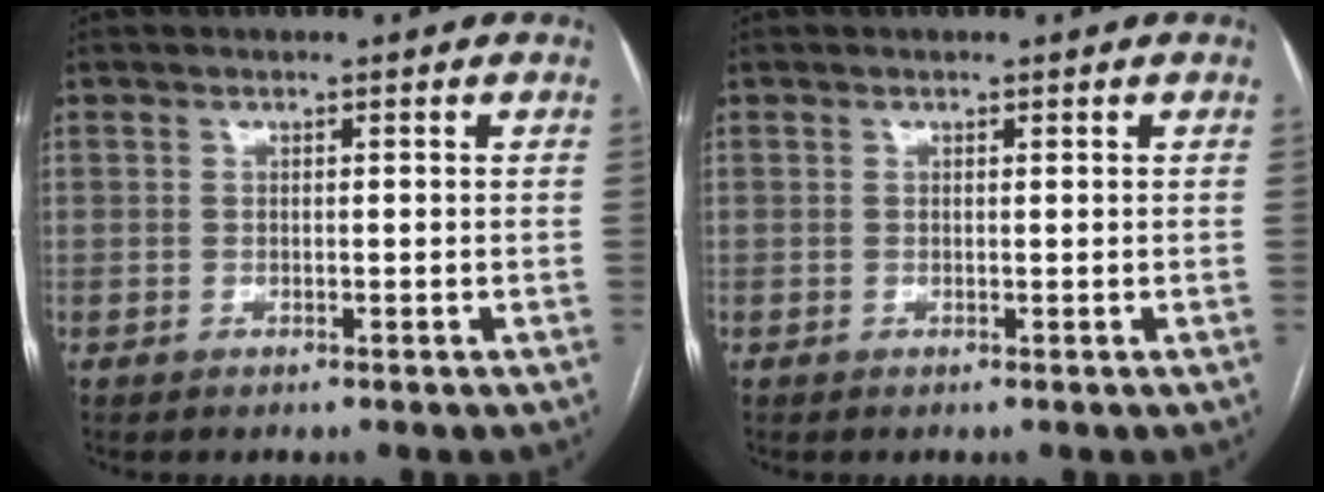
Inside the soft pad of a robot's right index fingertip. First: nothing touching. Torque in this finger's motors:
{"motor_torque": [0.19, 0.13, 0.08, 0.01]}